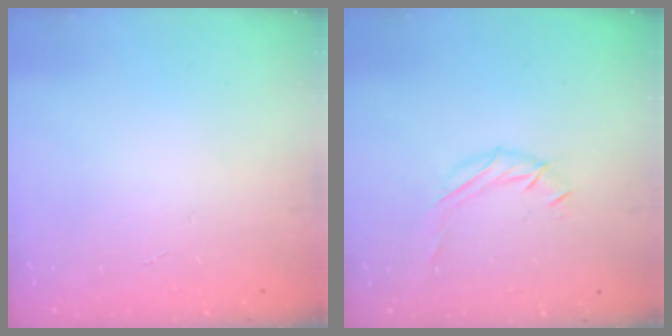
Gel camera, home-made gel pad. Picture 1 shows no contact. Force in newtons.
{"total": 6.3, "press": 6.3, "slide": 0.6}